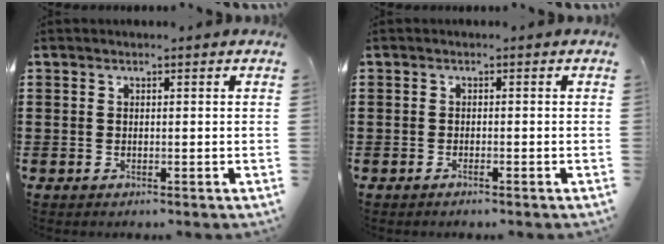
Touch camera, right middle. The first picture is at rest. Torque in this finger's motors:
{"motor_torque": [-0.24, 0.09, 0.06, -0.01]}